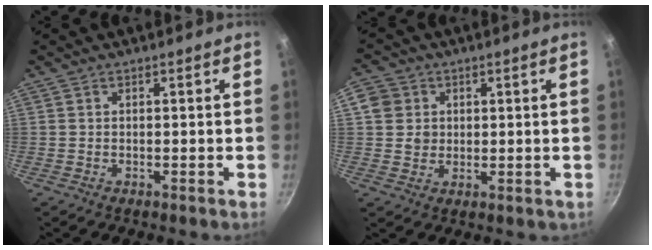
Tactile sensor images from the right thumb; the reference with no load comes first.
{"total": 6.0, "force": [1.4, 5.6, 1.7], "torque": [0.003, -0.001, 0.025]}